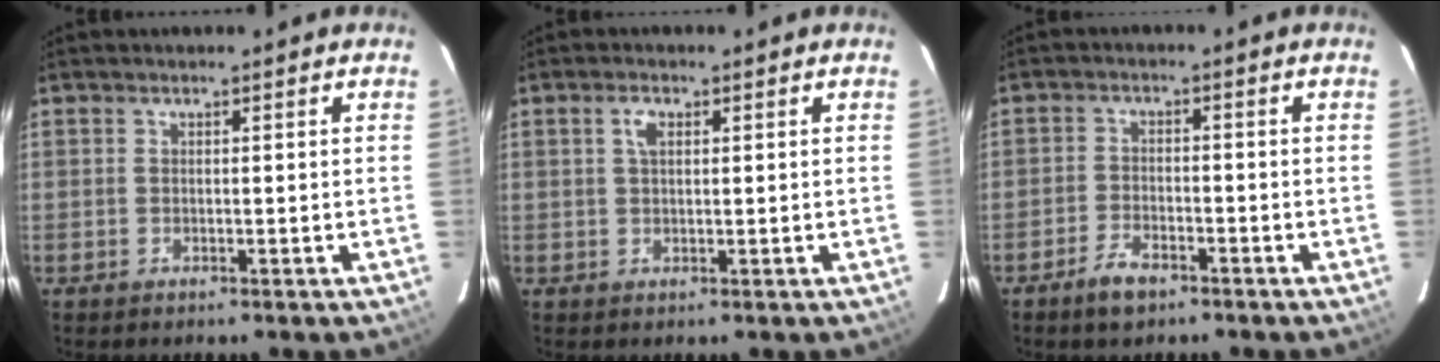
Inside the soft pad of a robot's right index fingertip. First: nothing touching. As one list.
[{"total": 2.3, "force": [0.8, 1.2, 1.8], "torque": [-0.035, 0.007, 0.015]}, {"total": 4.7, "force": [-3.4, 2.0, 2.6], "torque": [-0.063, -0.001, -0.062]}]